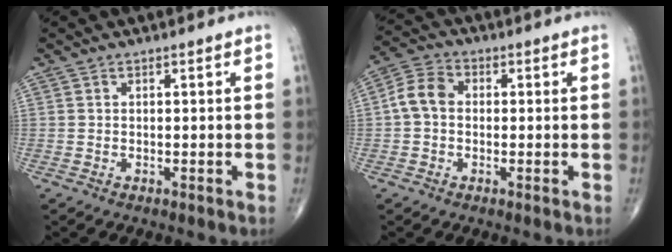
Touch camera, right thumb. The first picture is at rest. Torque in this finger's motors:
{"motor_torque": [0.53, 1.74, 0.48, -0.36, 0.03]}